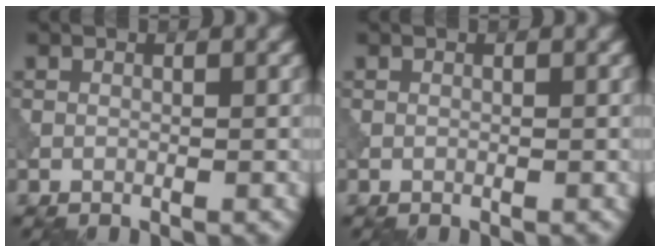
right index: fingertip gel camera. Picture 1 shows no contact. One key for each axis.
{"total": 0.0}